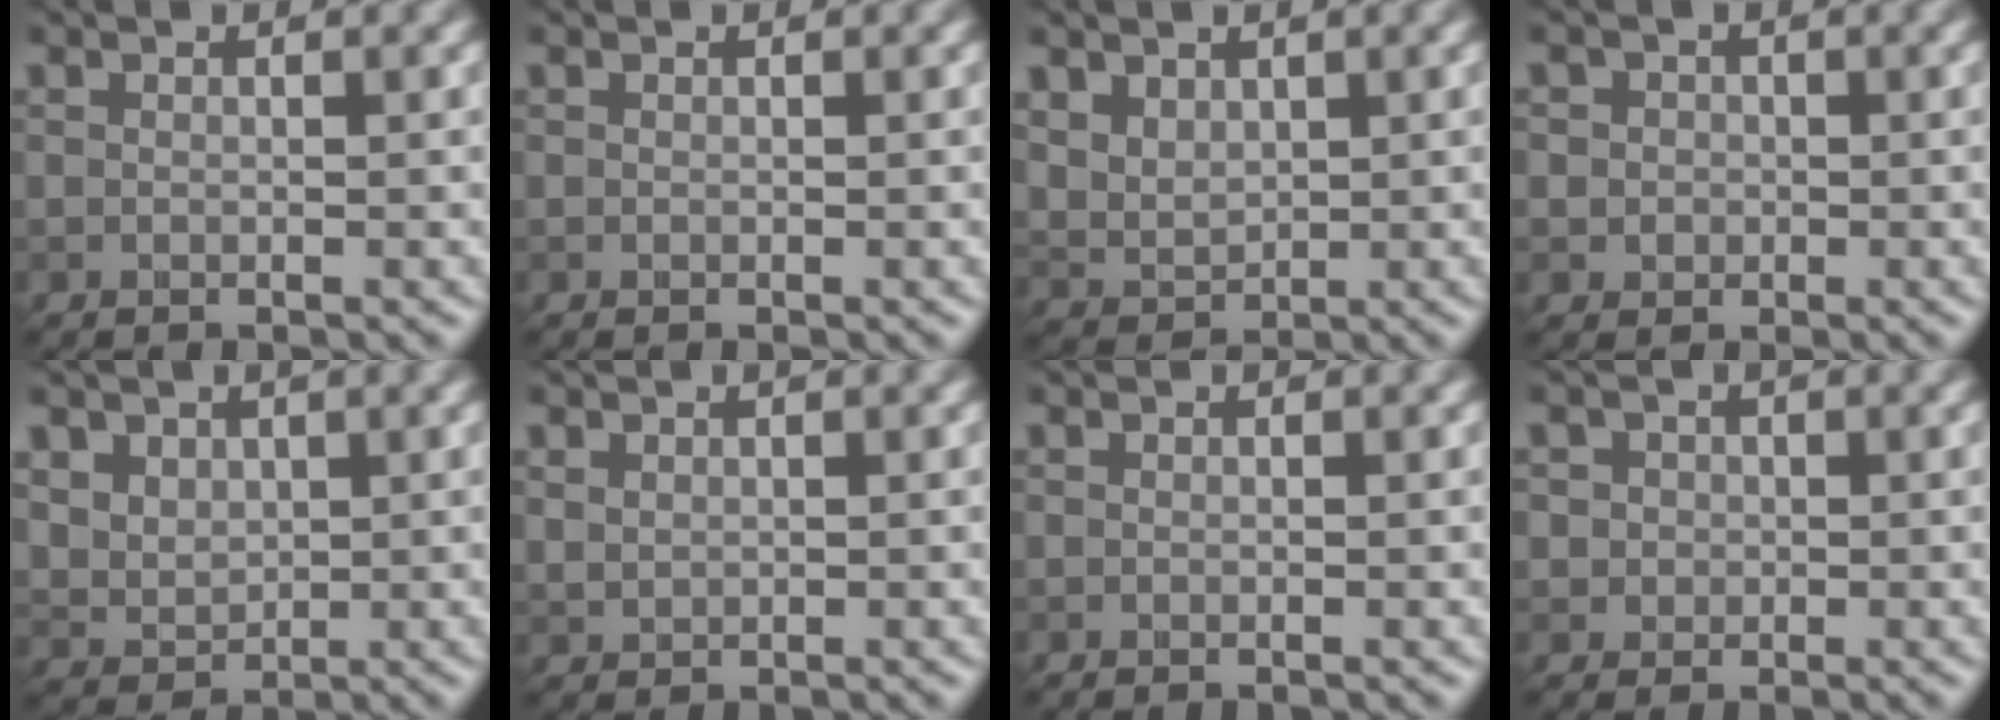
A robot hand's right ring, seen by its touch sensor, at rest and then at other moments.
{"total": 0.0}
{"total": 3.8, "force": [2.0, 2.7, 1.8], "torque": [-0.052, -0.001, 0.050]}
{"total": 2.8, "force": [0.7, 2.5, 0.9], "torque": [0.001, 0.010, -0.004]}
{"total": 4.6, "force": [2.4, 3.4, 2.0], "torque": [-0.063, 0.002, 0.053]}
{"total": 1.1, "force": [0.5, 0.8, 0.4], "torque": [-0.010, -0.002, 0.016]}
{"total": 0.0}
{"total": 2.5, "force": [0.8, 2.3, 0.9], "torque": [-0.005, 0.005, 0.011]}